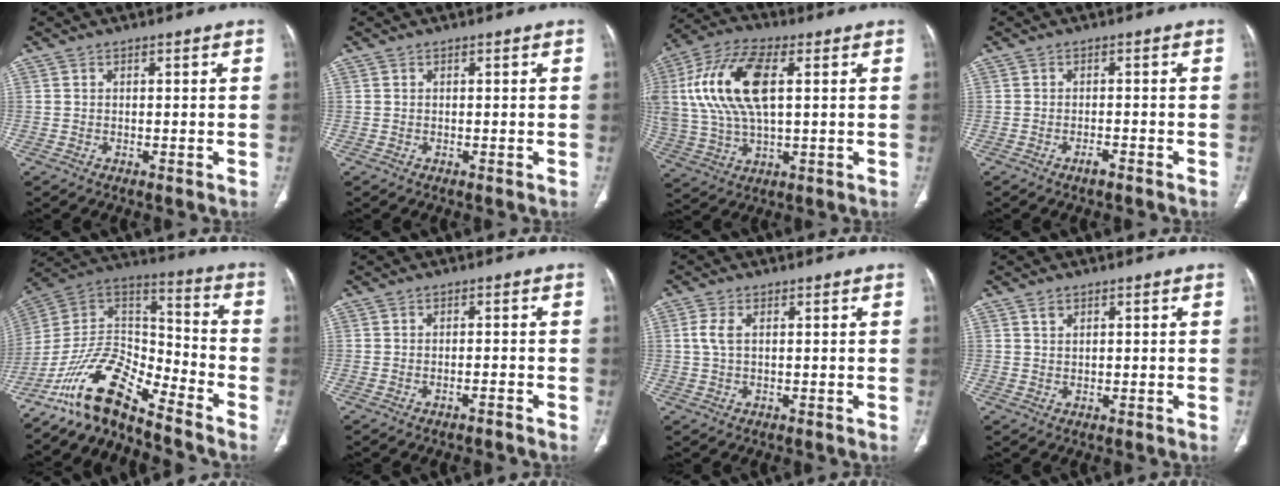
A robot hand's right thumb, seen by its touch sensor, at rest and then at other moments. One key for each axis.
{"total": 0.0}
{"total": 18.4, "fx": 3.9, "fy": 8.7, "fz": 15.7, "tx": -0.339, "ty": 0.013, "tz": 0.071}
{"total": 1.7, "fx": -1.3, "fy": 0.4, "fz": 1.0, "tx": -0.025, "ty": 0.006, "tz": -0.021}
{"total": 15.0, "fx": -12.3, "fy": 4.5, "fz": 7.3, "tx": -0.126, "ty": 0.102, "tz": -0.237}
{"total": 1.2, "fx": -1.0, "fy": 0.1, "fz": 0.6, "tx": -0.020, "ty": 0.011, "tz": -0.012}
{"total": 3.1, "fx": 0.8, "fy": 1.4, "fz": 2.7, "tx": -0.073, "ty": 0.007, "tz": 0.019}
{"total": 1.6, "fx": 1.0, "fy": 1.0, "fz": 0.7, "tx": -0.010, "ty": -0.005, "tz": 0.020}